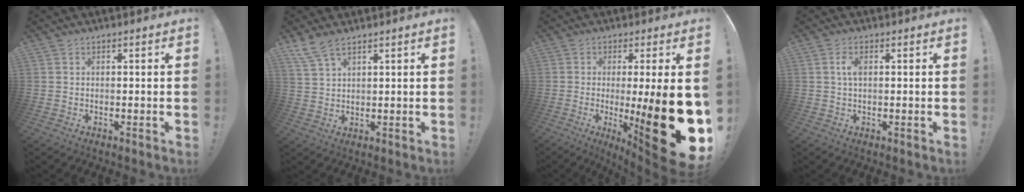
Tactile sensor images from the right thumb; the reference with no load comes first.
{"total": 5.9, "force": [4.5, 1.8, 3.3], "torque": [-0.063, -0.021, 0.087]}
{"total": 25.4, "force": [-3.4, 5.5, 24.6], "torque": [-0.322, -0.020, -0.033]}
{"total": 3.0, "force": [0.5, 1.4, 2.6], "torque": [-0.049, 0.005, 0.006]}